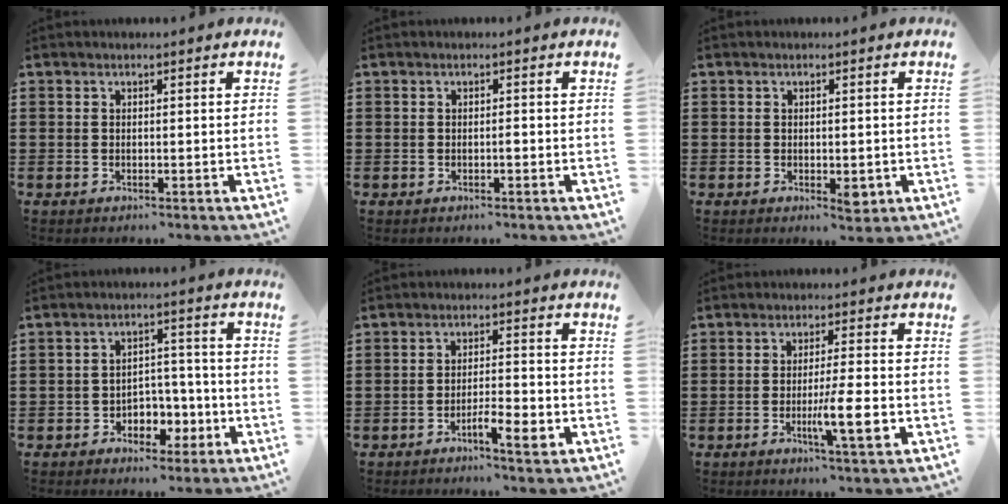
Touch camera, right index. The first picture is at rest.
{"total": 0.7, "force": [-0.4, 0.1, 0.6], "torque": [-0.012, -0.005, -0.006]}
{"total": 2.4, "force": [-0.7, 1.0, 2.0], "torque": [-0.035, 0.001, -0.011]}
{"total": 5.0, "force": [-2.5, 3.6, 2.4], "torque": [-0.036, 0.009, -0.046]}
{"total": 5.1, "force": [-2.8, 1.0, 4.1], "torque": [-0.071, -0.002, -0.050]}
{"total": 7.2, "force": [-2.1, 0.7, 6.9], "torque": [-0.116, -0.011, -0.036]}